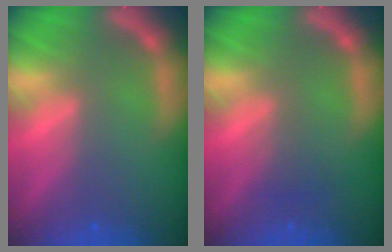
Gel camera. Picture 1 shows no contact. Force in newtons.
{"total": 1.5}